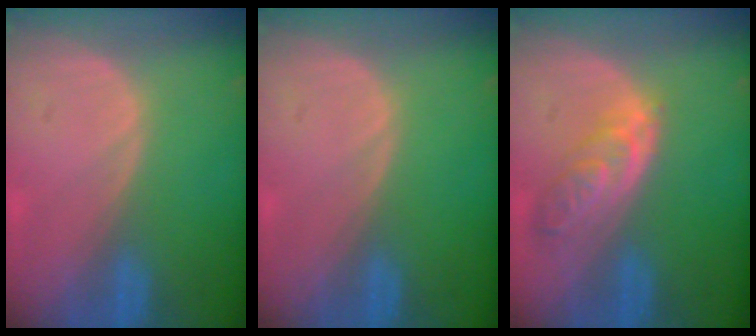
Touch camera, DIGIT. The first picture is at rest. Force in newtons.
{"total": 0.0}
{"total": 5.5, "press": 5.4, "slide": 0.7}